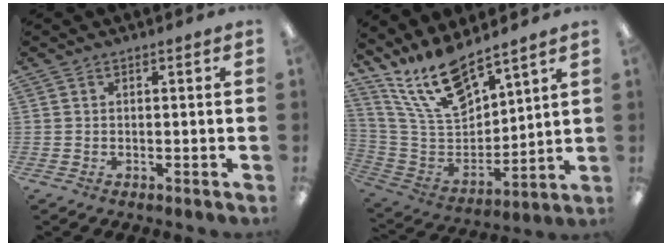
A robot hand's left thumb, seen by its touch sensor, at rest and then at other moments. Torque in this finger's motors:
{"motor_torque": [0.17, 0.14, 0.97, -1.80, 0.35]}